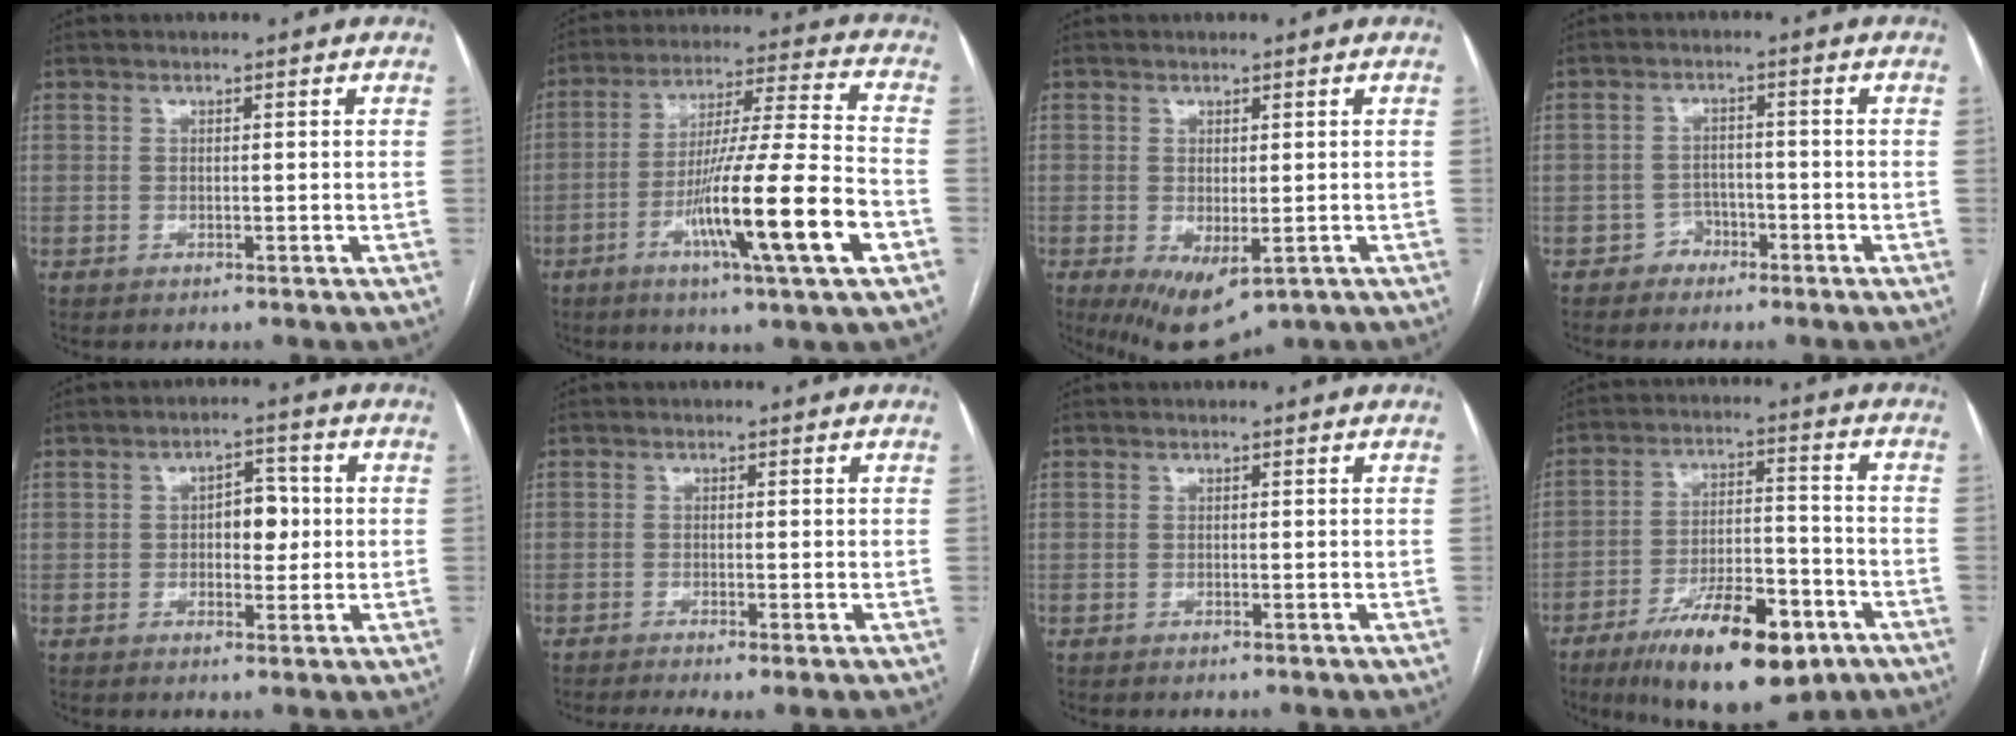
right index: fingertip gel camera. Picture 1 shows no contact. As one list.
[{"total": 18.1, "force": [-6.6, -0.4, 16.8], "torque": [-0.289, -0.014, -0.112]}, {"total": 8.4, "force": [-3.6, 3.8, 6.5], "torque": [-0.110, -0.024, -0.043]}, {"total": 2.6, "force": [-1.7, 2.0, 0.0], "torque": [0.002, 0.013, -0.030]}, {"total": 4.8, "force": [0.1, 2.7, 4.0], "torque": [-0.056, 0.013, 0.005]}, {"total": 4.3, "force": [-3.1, 0.3, 3.0], "torque": [-0.045, -0.010, -0.048]}, {"total": 0.0}, {"total": 16.6, "force": [-9.6, 5.2, 12.5], "torque": [-0.199, -0.002, -0.148]}]